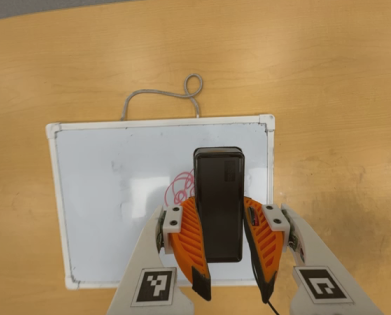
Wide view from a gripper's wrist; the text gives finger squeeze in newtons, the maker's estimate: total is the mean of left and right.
{"total": 9.4, "left": 7.1, "right": 11.6}